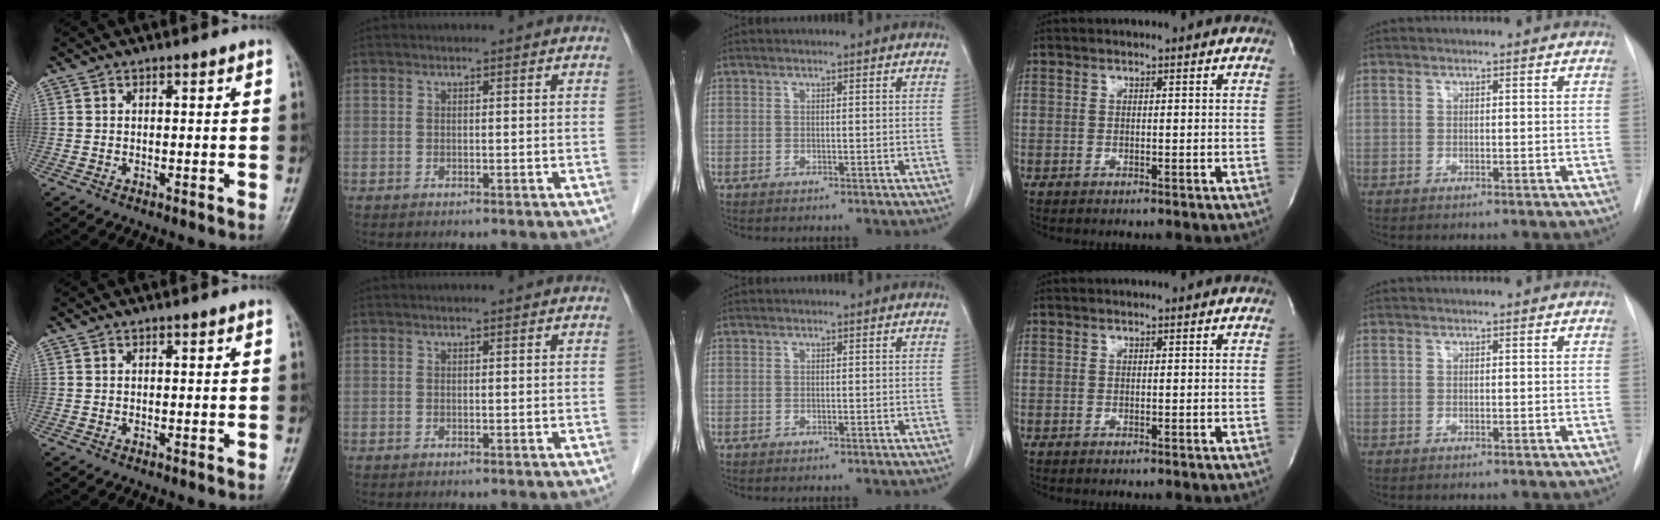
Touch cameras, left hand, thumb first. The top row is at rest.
{}